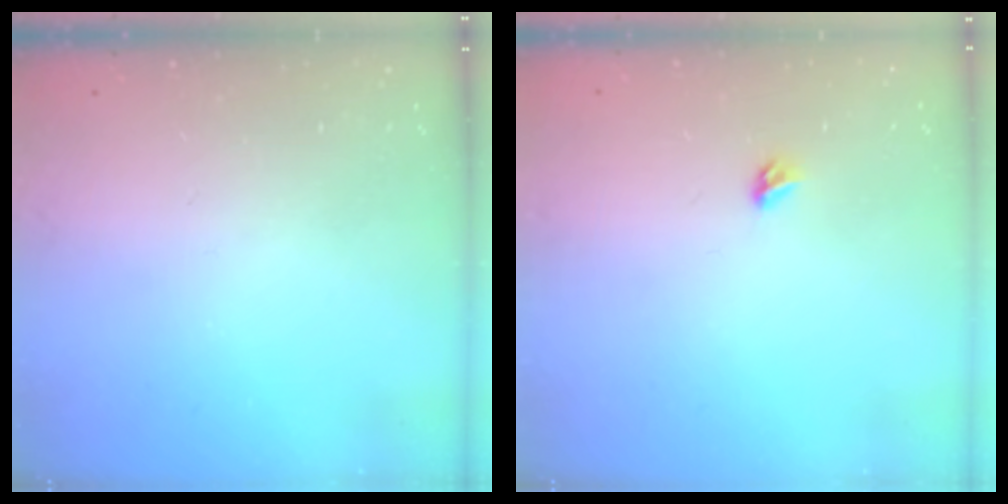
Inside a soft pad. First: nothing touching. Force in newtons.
{"total": 3.5, "press": 3.4, "slide": 0.7}